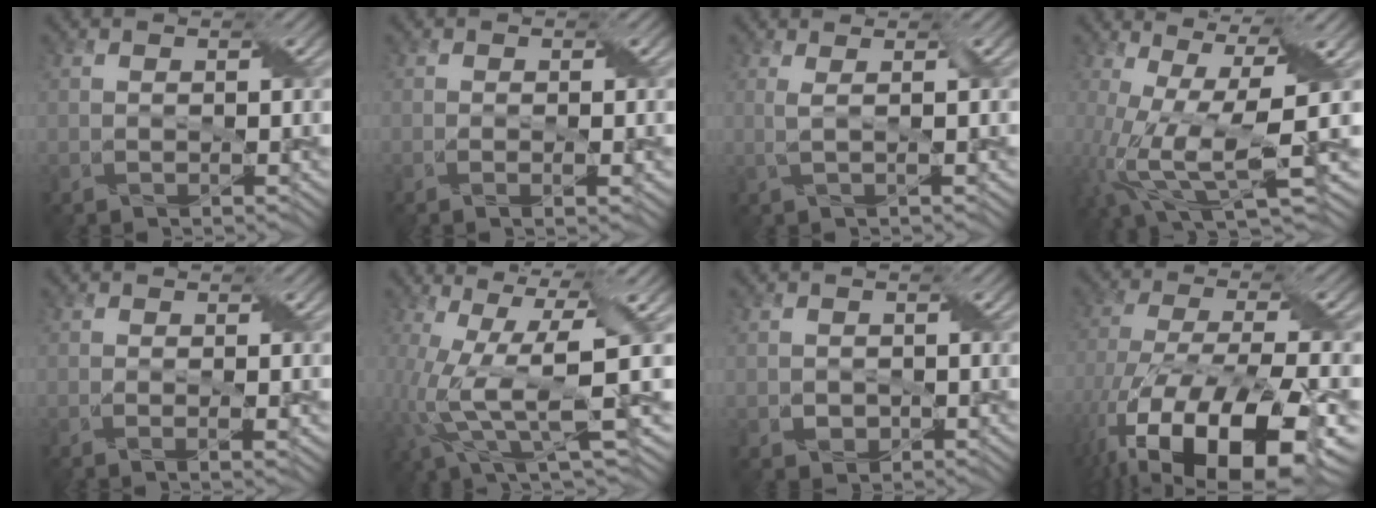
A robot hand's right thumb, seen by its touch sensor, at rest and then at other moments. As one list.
[{"total": 1.1, "force": [-0.4, 0.2, 1.0], "torque": [-0.022, 0.001, -0.009]}, {"total": 1.9, "force": [0.5, 0.5, 1.8], "torque": [-0.034, 0.000, 0.003]}, {"total": 14.5, "force": [-2.1, 3.9, 13.8], "torque": [-0.280, -0.013, -0.015]}, {"total": 1.4, "force": [-0.4, 0.2, 1.3], "torque": [-0.029, 0.000, -0.009]}, {"total": 13.2, "force": [-1.6, 3.7, 12.6], "torque": [-0.258, -0.007, -0.006]}, {"total": 1.4, "force": [-0.5, 1.2, 0.5], "torque": [-0.016, -0.007, -0.002]}, {"total": 19.9, "force": [-11.2, 7.8, 14.4], "torque": [-0.260, -0.045, -0.155]}]